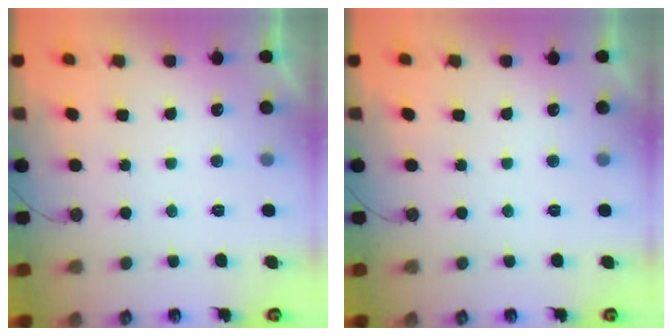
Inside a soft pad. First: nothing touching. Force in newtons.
{"total": 0.0}